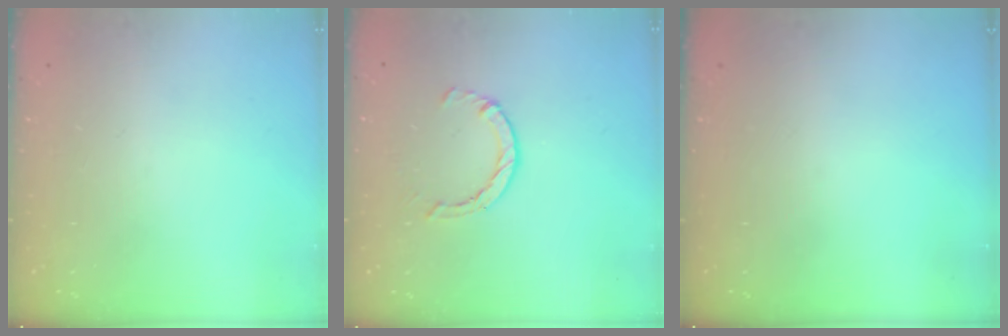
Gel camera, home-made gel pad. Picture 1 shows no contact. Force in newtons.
{"total": 2.9, "press": 2.8, "slide": 0.4}
{"total": 0.0}